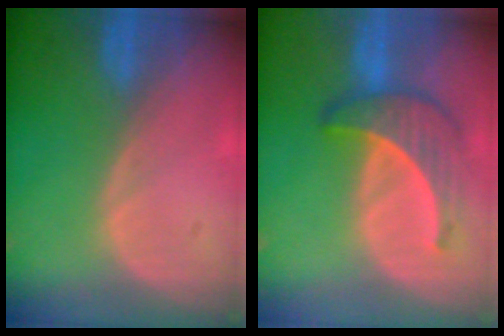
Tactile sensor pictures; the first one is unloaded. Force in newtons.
{"total": 6.4, "press": 6.3, "slide": 0.7}